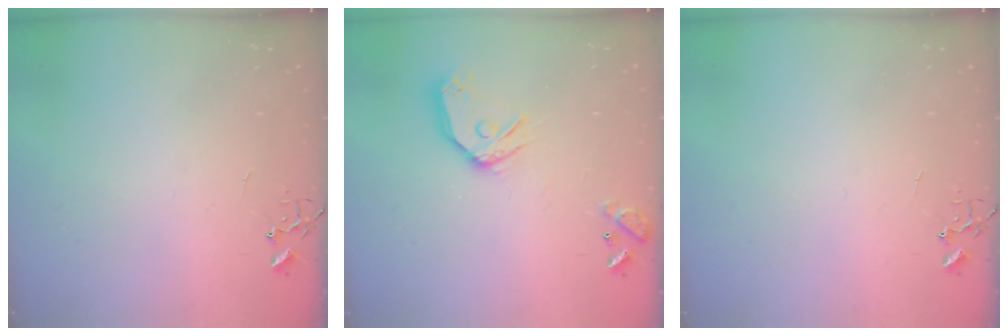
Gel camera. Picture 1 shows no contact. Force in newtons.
{"total": 14.0, "press": 13.8, "slide": 1.9}
{"total": 0.0}